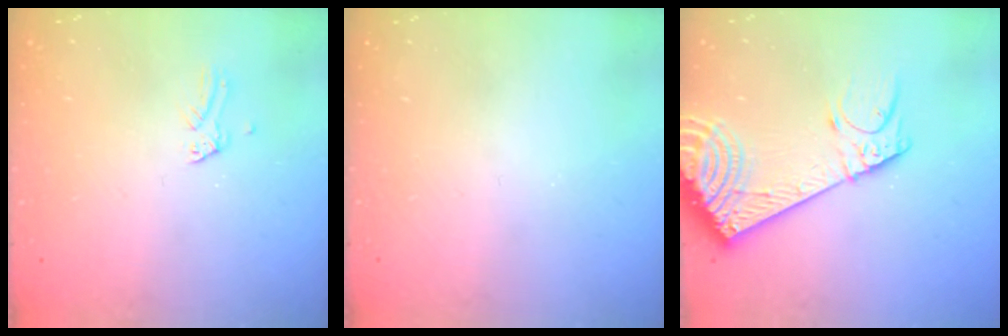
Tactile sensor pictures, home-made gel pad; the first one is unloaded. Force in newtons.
{"total": 0.0}
{"total": 18.1, "press": 17.9, "slide": 2.8}